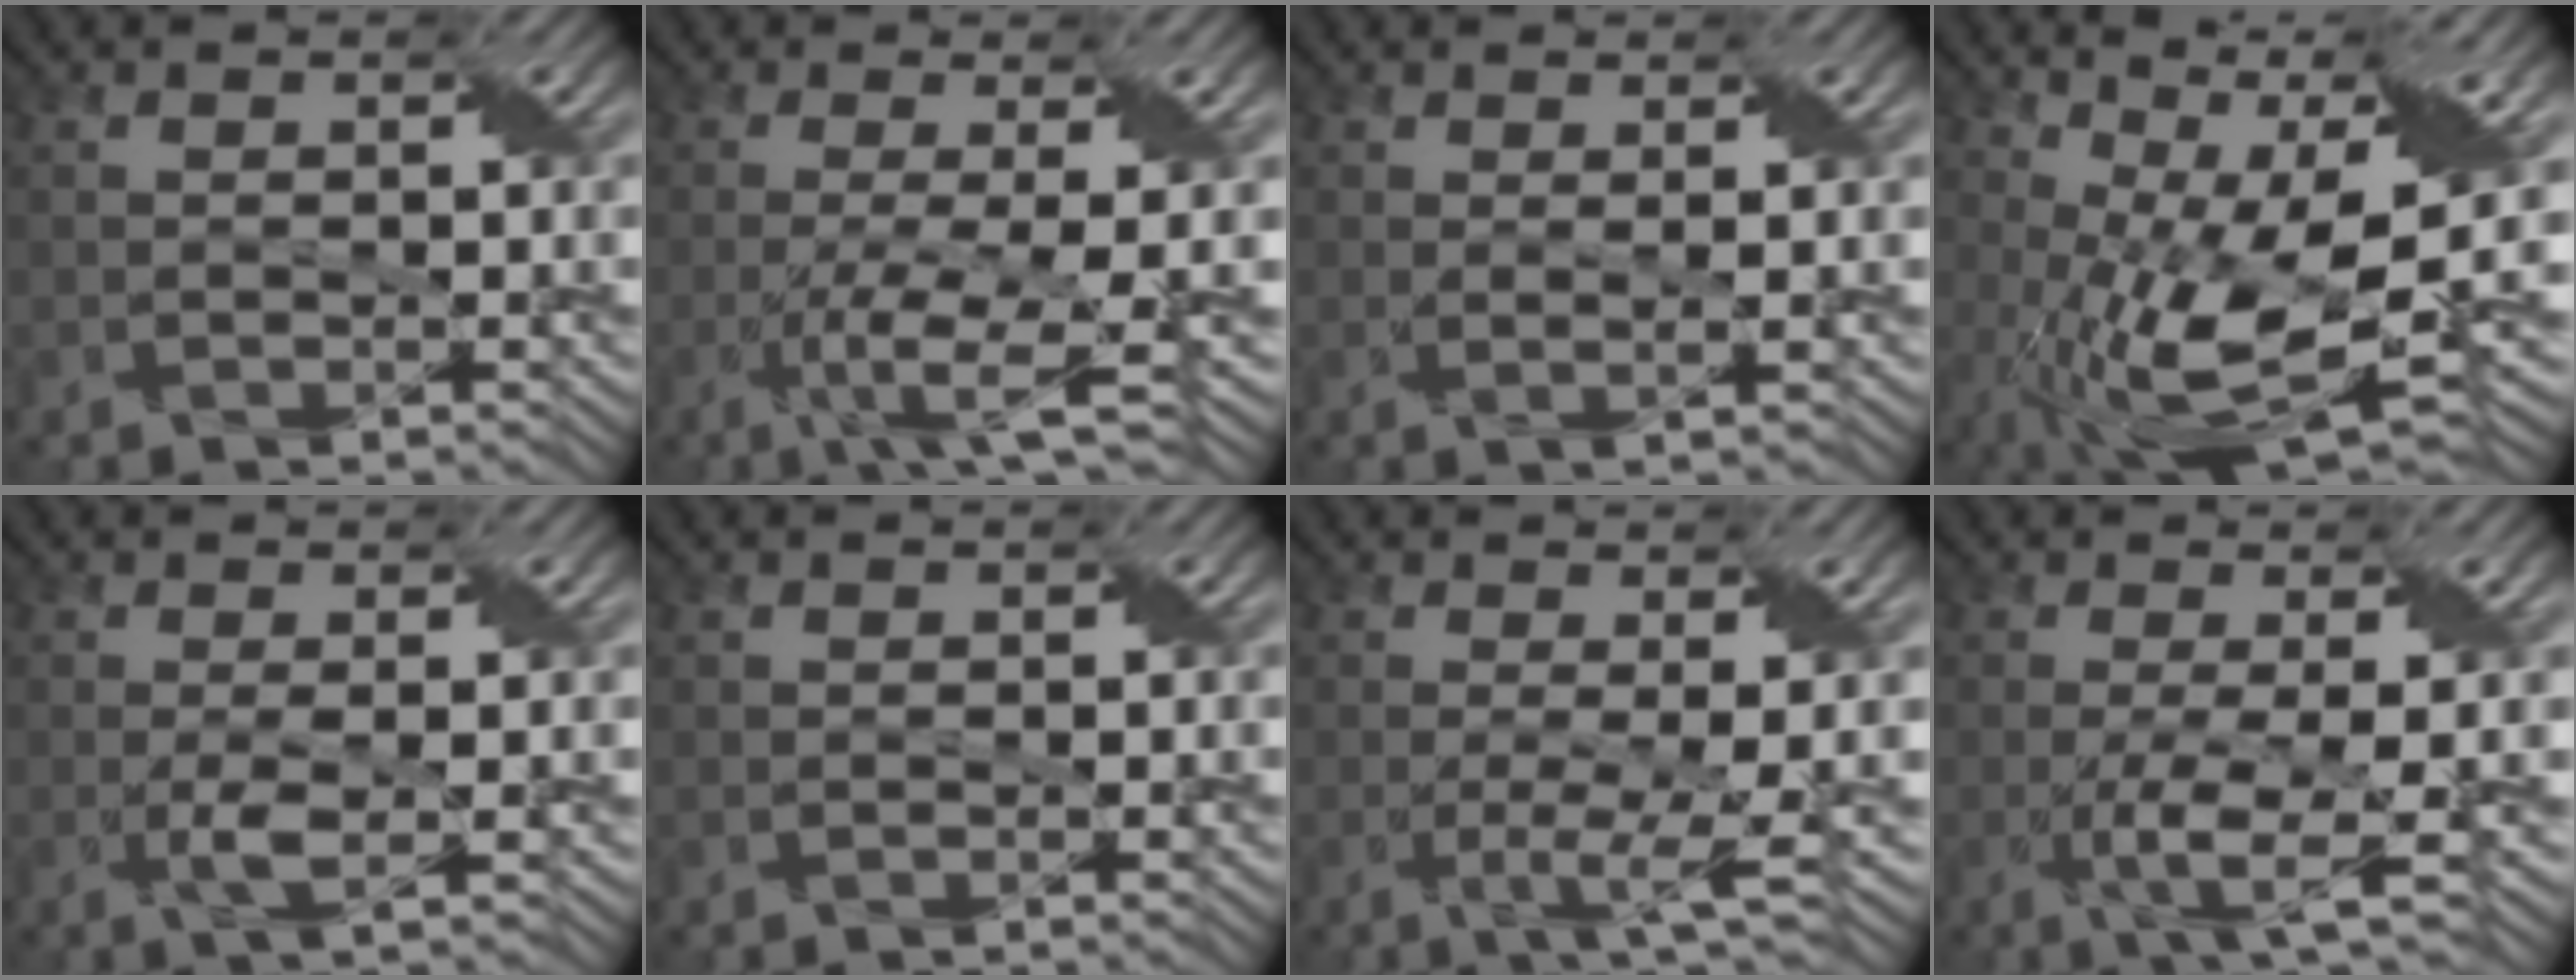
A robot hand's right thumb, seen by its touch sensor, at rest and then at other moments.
{"total": 6.8, "force": [-1.9, 1.3, 6.4], "torque": [-0.111, 0.000, -0.039]}
{"total": 1.4, "force": [0.5, 0.3, 1.2], "torque": [-0.027, 0.005, 0.001]}
{"total": 16.2, "force": [-0.5, 6.3, 14.9], "torque": [-0.280, -0.026, 0.006]}
{"total": 2.1, "force": [-0.1, 0.4, 2.1], "torque": [-0.044, -0.001, -0.005]}
{"total": 0.0}
{"total": 4.1, "force": [-0.4, 0.7, 4.0], "torque": [-0.076, -0.005, -0.008]}
{"total": 5.2, "force": [-1.2, 1.0, 5.0], "torque": [-0.090, 0.000, -0.026]}